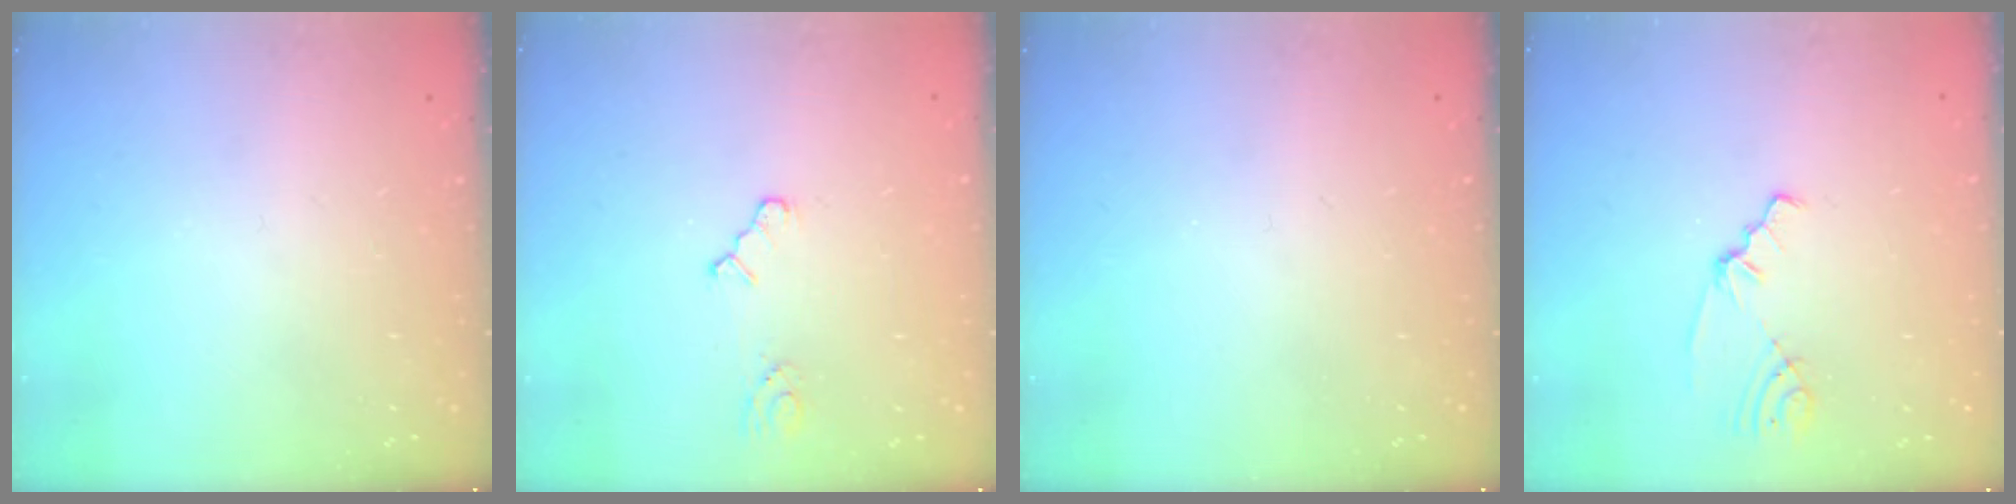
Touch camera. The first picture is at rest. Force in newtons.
{"total": 2.5, "press": 2.5, "slide": 0.3}
{"total": 0.0}
{"total": 2.1, "press": 2.1, "slide": 0.3}